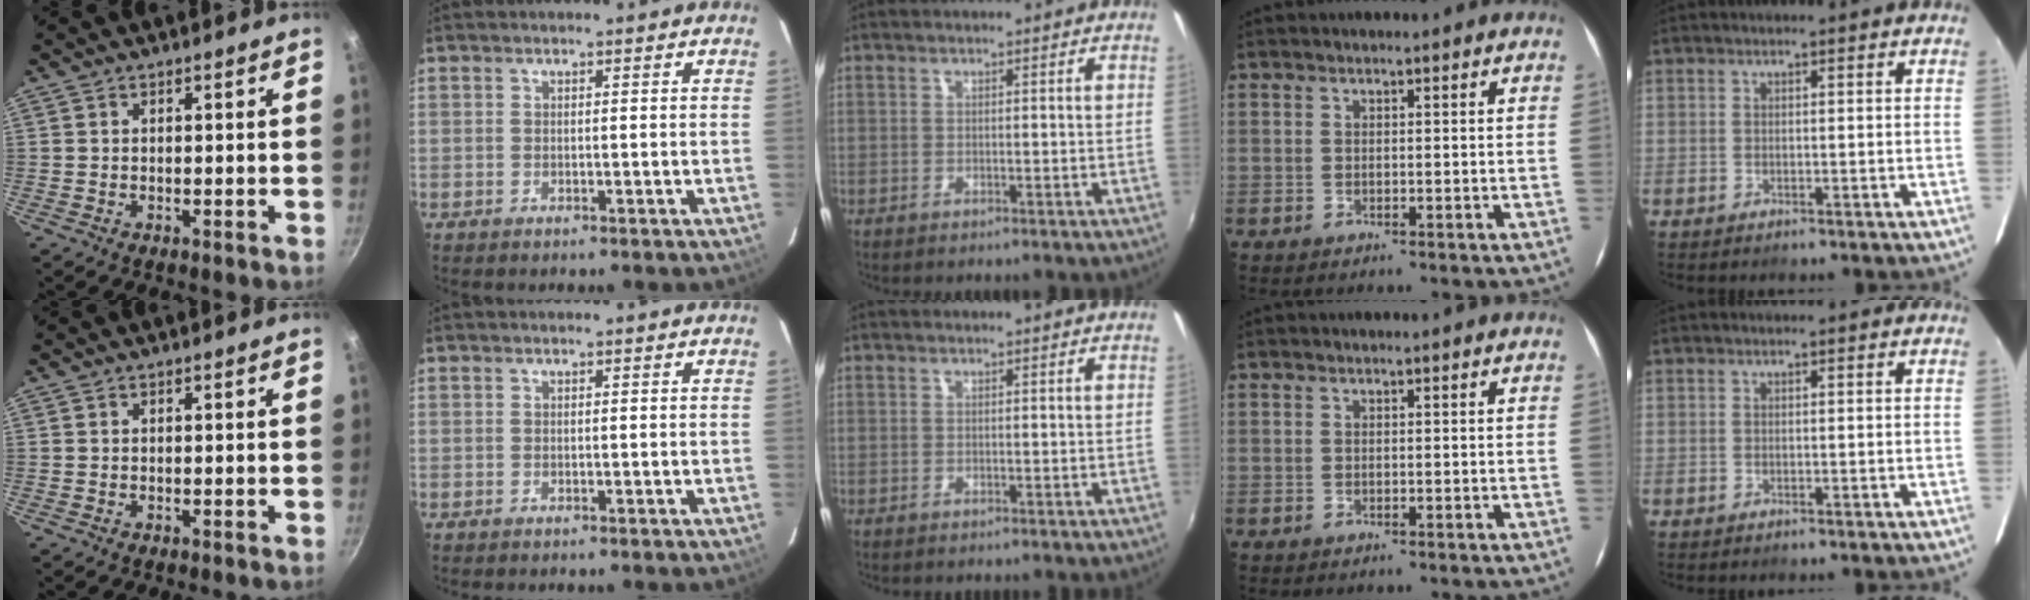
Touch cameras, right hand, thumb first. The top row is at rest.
{}